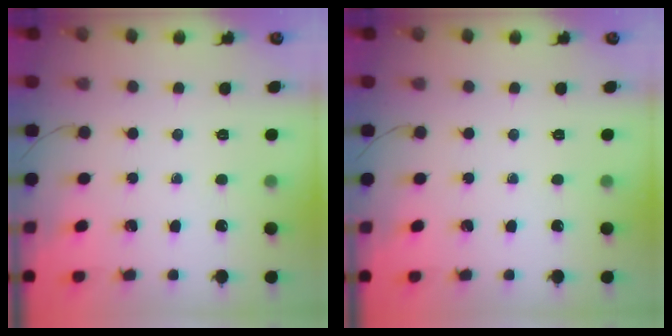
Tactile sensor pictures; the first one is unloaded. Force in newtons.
{"total": 0.0}